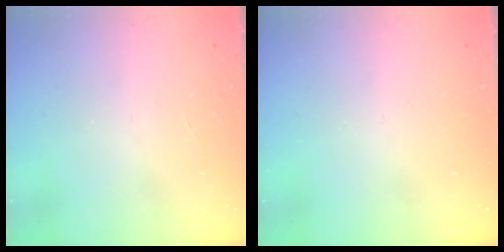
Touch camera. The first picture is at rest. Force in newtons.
{"total": 0.0}